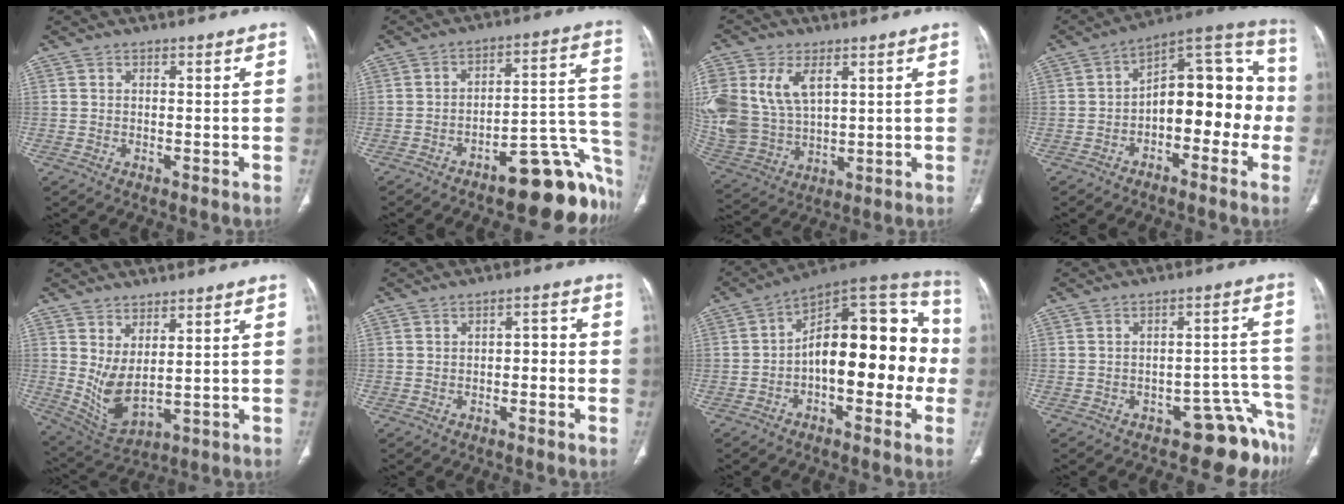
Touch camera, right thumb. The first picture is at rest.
{"total": 18.7, "force": [-10.6, 6.1, 14.1], "torque": [-0.086, 0.096, -0.143]}
{"total": 17.3, "force": [5.4, 11.4, 11.9], "torque": [-0.269, -0.009, 0.120]}
{"total": 16.7, "force": [-2.6, 9.4, 13.6], "torque": [-0.143, 0.064, -0.049]}
{"total": 7.7, "force": [1.6, 3.6, 6.7], "torque": [-0.128, -0.026, 0.052]}
{"total": 3.0, "force": [-0.7, 1.8, 2.3], "torque": [-0.020, 0.018, -0.015]}
{"total": 21.2, "force": [-2.0, 10.7, 18.2], "torque": [-0.224, 0.058, -0.038]}
{"total": 7.7, "force": [-6.6, 3.1, 2.4], "torque": [0.020, 0.101, -0.091]}